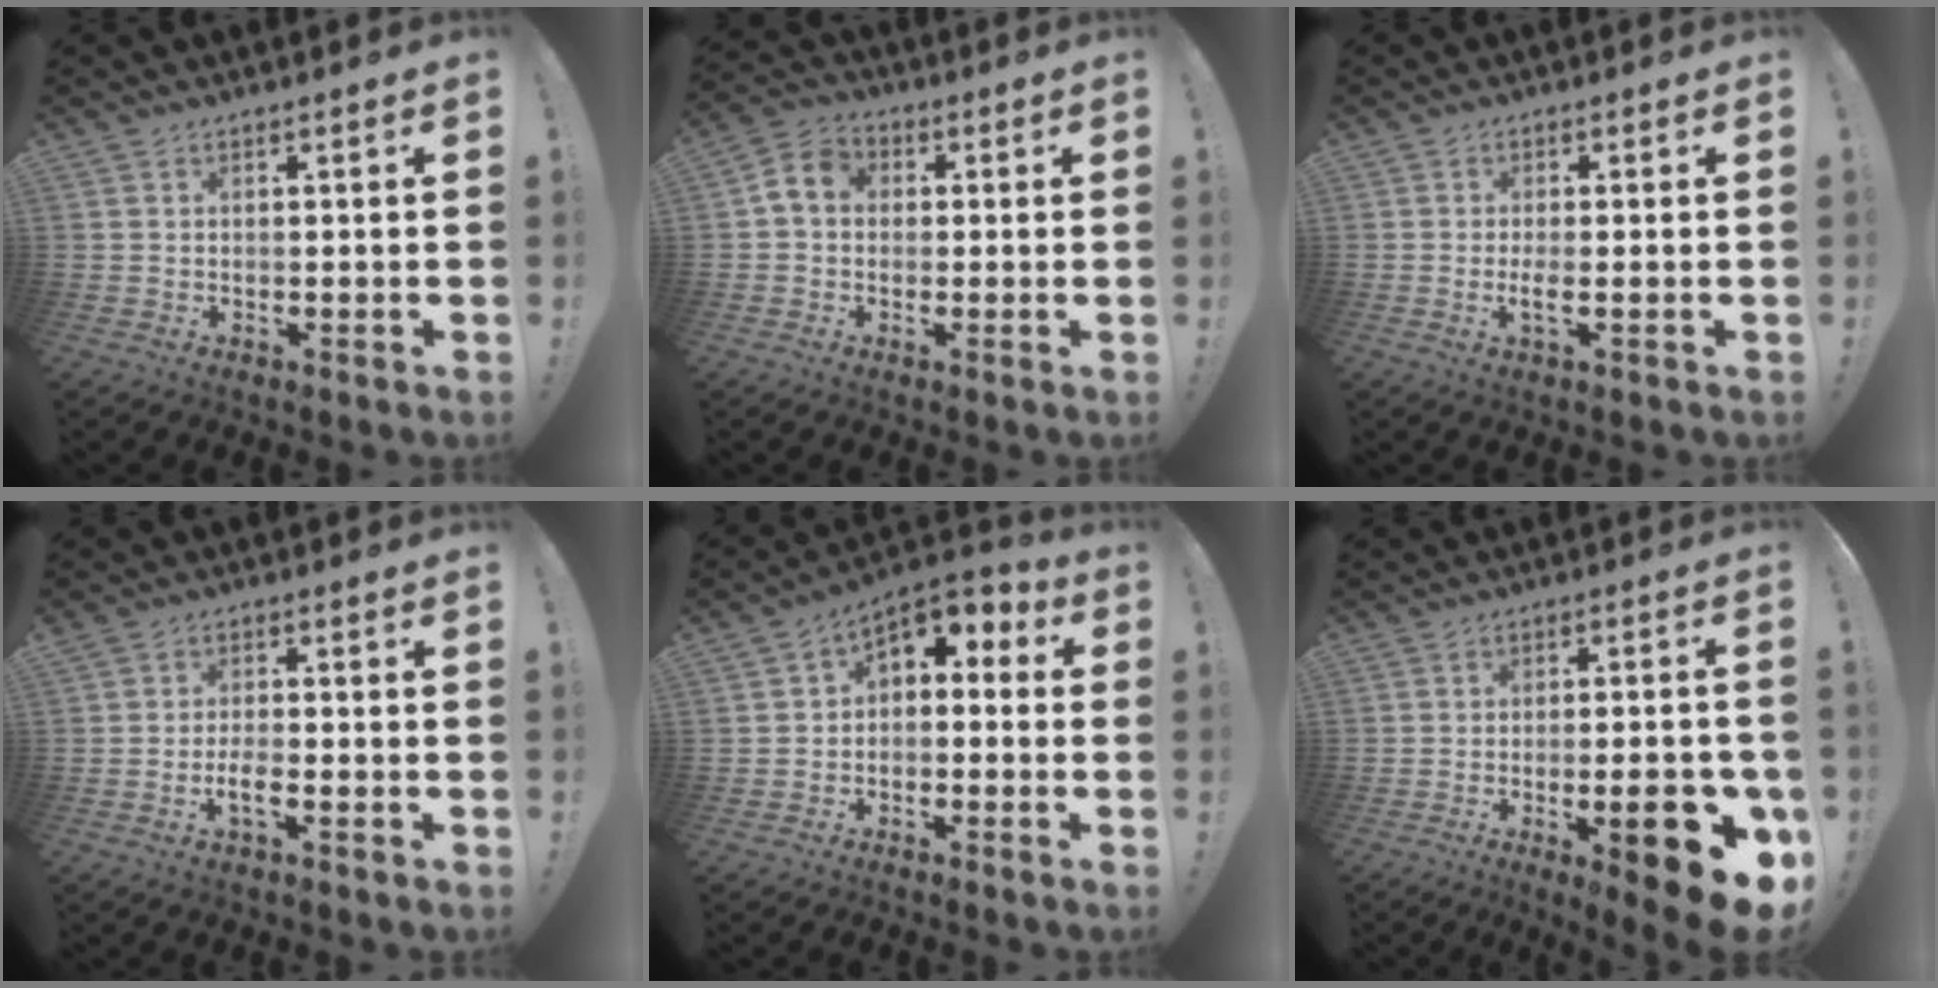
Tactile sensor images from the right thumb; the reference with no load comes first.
{"total": 6.5, "force": [0.7, 5.3, 3.8], "torque": [-0.064, 0.016, 0.018]}
{"total": 3.1, "force": [-0.5, -0.1, 3.1], "torque": [-0.059, -0.011, -0.010]}
{"total": 4.4, "force": [-1.8, 1.0, 3.9], "torque": [-0.076, -0.005, -0.033]}
{"total": 5.7, "force": [1.0, 4.0, 3.9], "torque": [-0.049, -0.003, 0.024]}
{"total": 14.3, "force": [-5.4, 4.3, 12.5], "torque": [-0.146, 0.018, -0.071]}